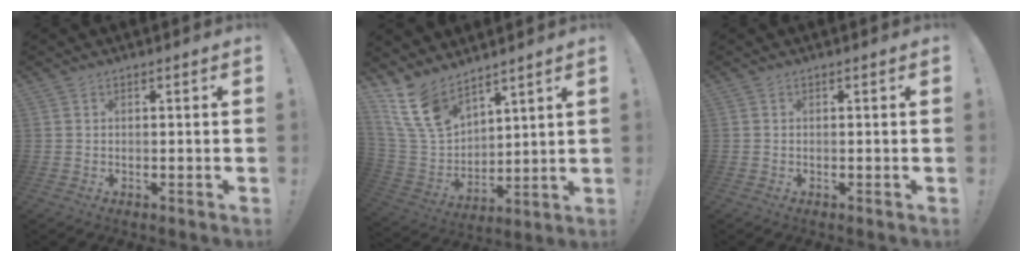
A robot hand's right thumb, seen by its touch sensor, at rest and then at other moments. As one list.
[{"total": 14.0, "force": [10.6, 7.2, 5.8], "torque": [-0.123, -0.073, 0.206]}, {"total": 0.0}]